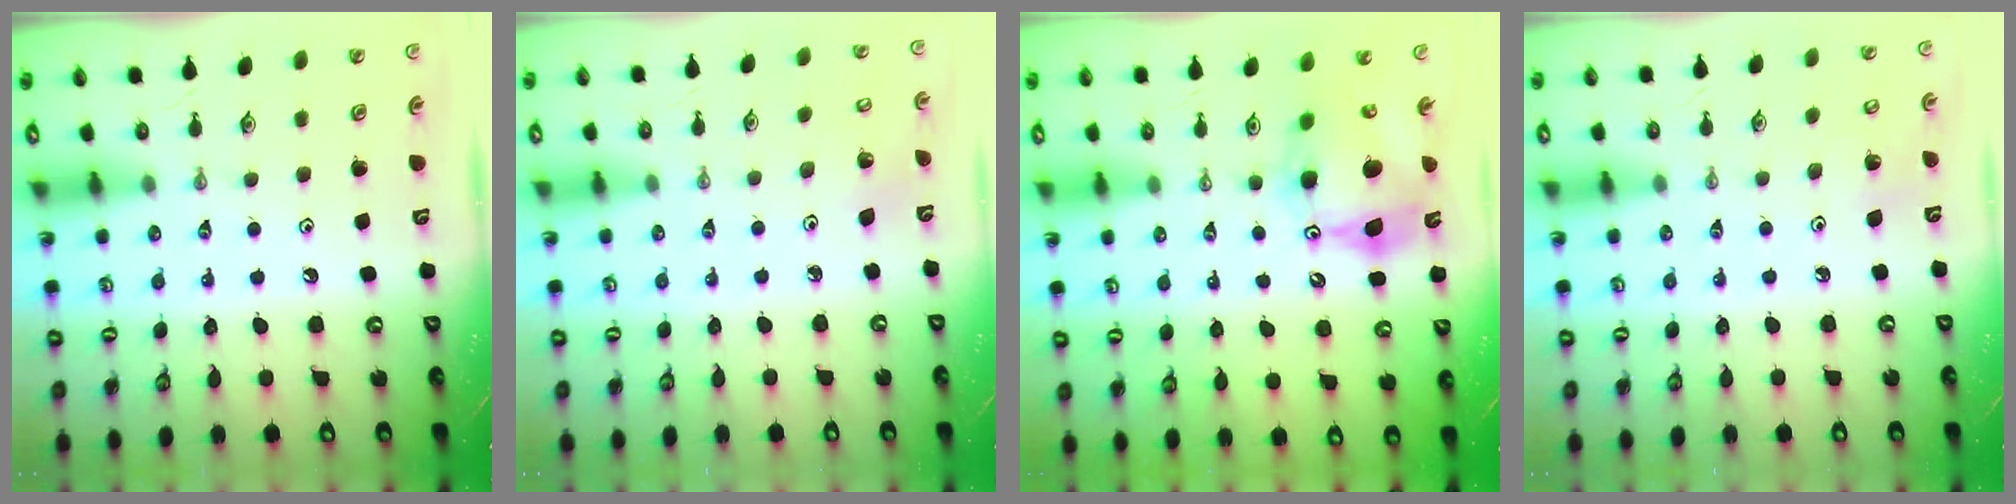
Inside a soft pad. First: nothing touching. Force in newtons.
{"total": 3.0, "press": 2.9, "slide": 0.5}
{"total": 13.9, "press": 13.8, "slide": 1.6}
{"total": 3.6, "press": 3.6, "slide": 0.3}